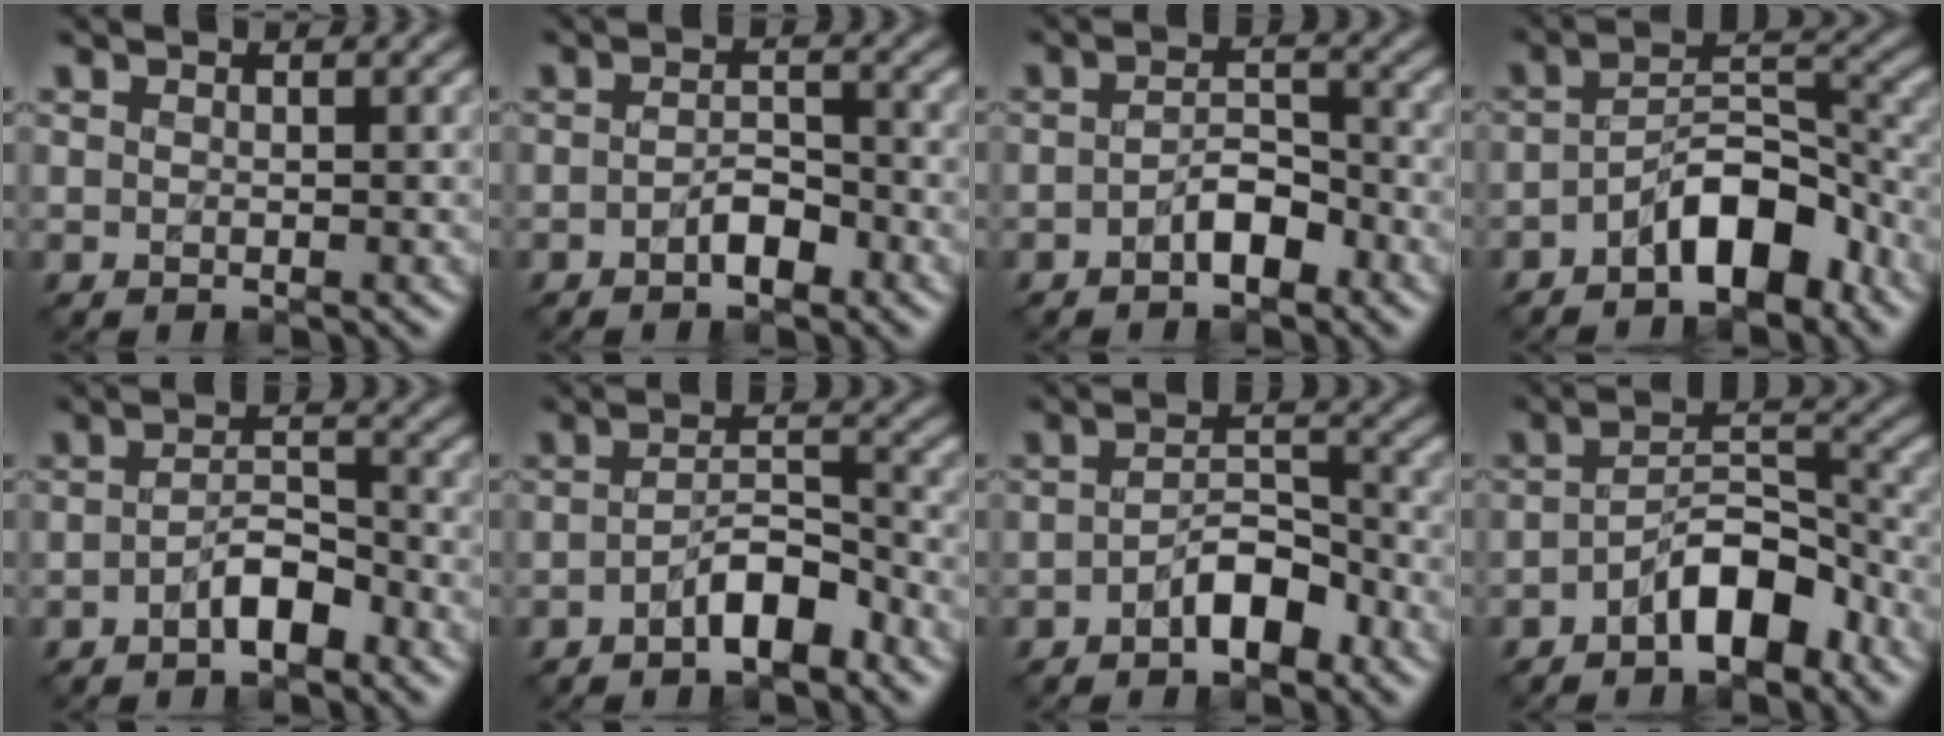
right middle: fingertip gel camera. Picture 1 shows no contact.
{"total": 2.2, "force": [-1.2, 1.0, 1.5], "torque": [-0.024, 0.006, -0.023]}
{"total": 2.6, "force": [-1.5, 1.2, 1.8], "torque": [-0.028, 0.010, -0.029]}
{"total": 6.1, "force": [-3.4, 2.6, 4.3], "torque": [-0.066, 0.014, -0.064]}
{"total": 2.8, "force": [-1.6, 1.1, 2.0], "torque": [-0.033, 0.010, -0.033]}
{"total": 3.7, "force": [-2.2, 1.3, 2.7], "torque": [-0.045, 0.012, -0.041]}
{"total": 3.5, "force": [-2.0, 1.5, 2.5], "torque": [-0.037, 0.012, -0.038]}
{"total": 5.5, "force": [-3.0, 2.3, 4.0], "torque": [-0.065, 0.015, -0.055]}